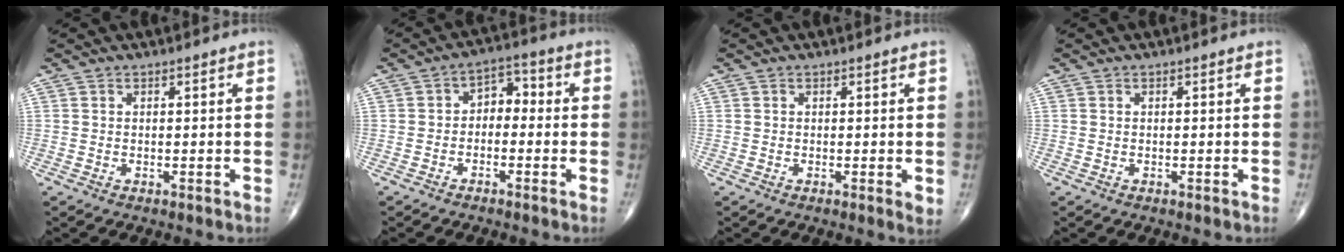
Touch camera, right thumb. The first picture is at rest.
{"total": 4.8, "force": [-0.8, 3.4, 3.3], "torque": [-0.030, 0.031, -0.028]}
{"total": 1.5, "force": [0.0, 0.4, 1.4], "torque": [-0.019, -0.006, -0.004]}
{"total": 0.0}